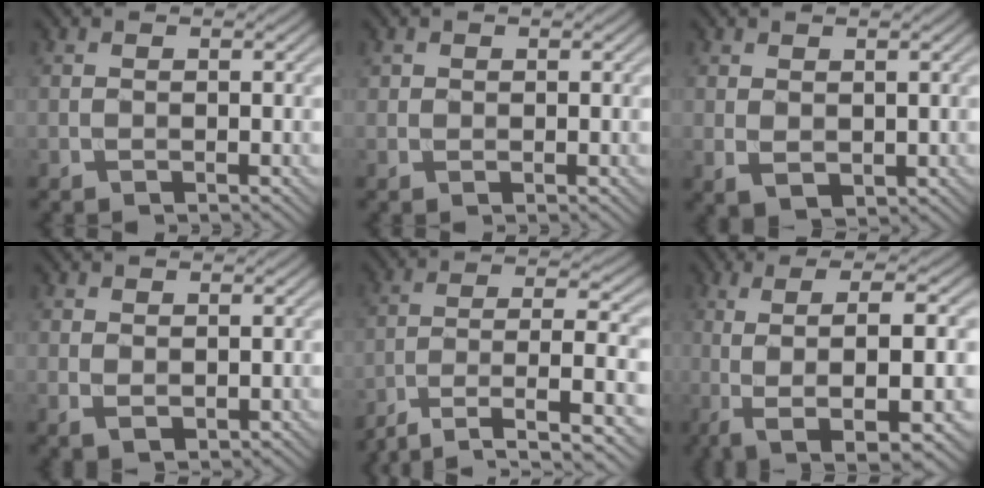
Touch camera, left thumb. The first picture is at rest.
{"total": 0.7, "force": [0.4, 0.6, 0.2], "torque": [-0.003, -0.003, 0.009]}
{"total": 2.0, "force": [0.5, 1.4, 1.4], "torque": [-0.031, -0.008, 0.017]}
{"total": 1.4, "force": [0.6, 0.8, 1.1], "torque": [-0.024, -0.005, 0.017]}
{"total": 8.9, "force": [-5.8, 2.6, 6.2], "torque": [-0.112, -0.007, -0.106]}
{"total": 10.1, "force": [-1.0, 2.2, 9.8], "torque": [-0.161, 0.013, -0.016]}